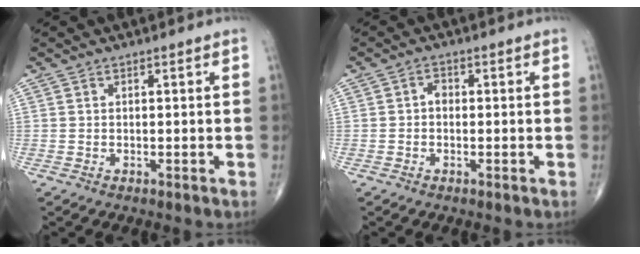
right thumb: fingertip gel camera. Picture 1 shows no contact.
{"total": 1.6, "force": [-0.2, 1.2, 1.1], "torque": [-0.008, 0.006, -0.008]}